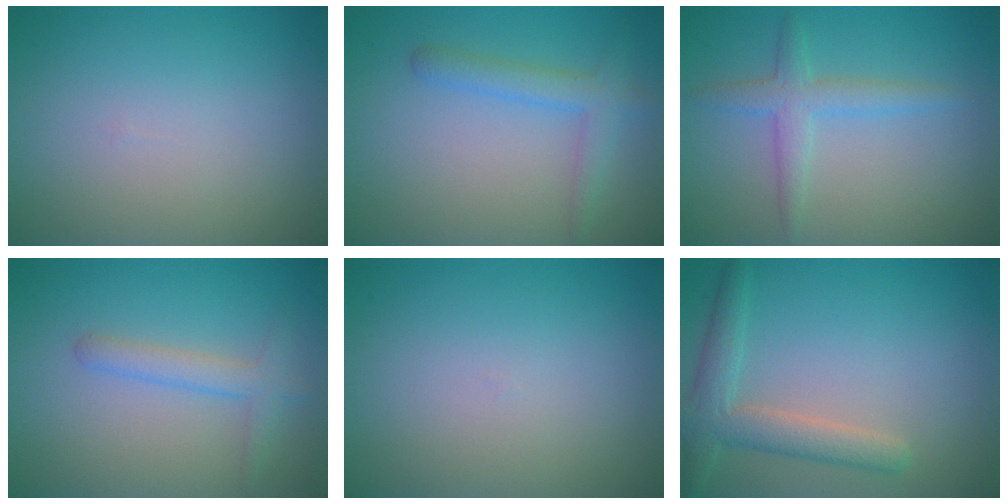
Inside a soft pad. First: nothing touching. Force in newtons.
{"total": 2.7, "press": 2.7, "slide": 0.1}
{"total": 2.6, "press": 2.6, "slide": 0.1}
{"total": 2.1, "press": 2.1, "slide": 0.1}
{"total": 0.0}
{"total": 3.7, "press": 3.6, "slide": 0.4}